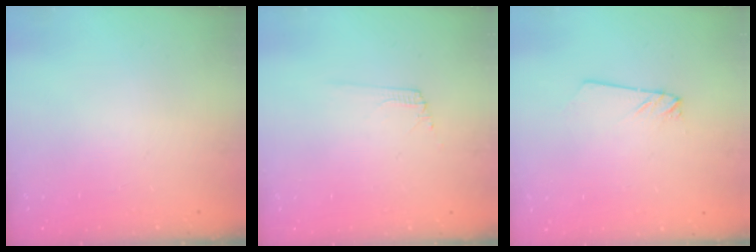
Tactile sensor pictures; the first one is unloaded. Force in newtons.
{"total": 4.9, "press": 4.8, "slide": 0.8}
{"total": 1.6, "press": 1.6, "slide": 0.0}